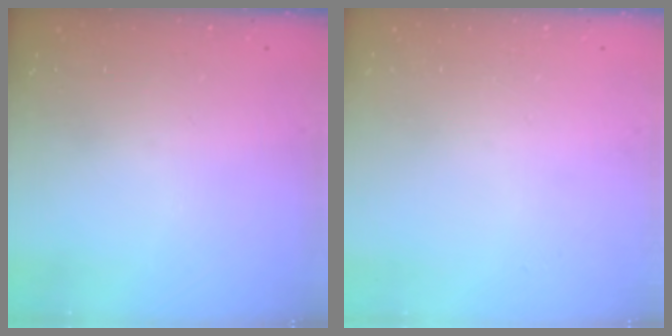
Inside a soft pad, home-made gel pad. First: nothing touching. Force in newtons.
{"total": 0.0}